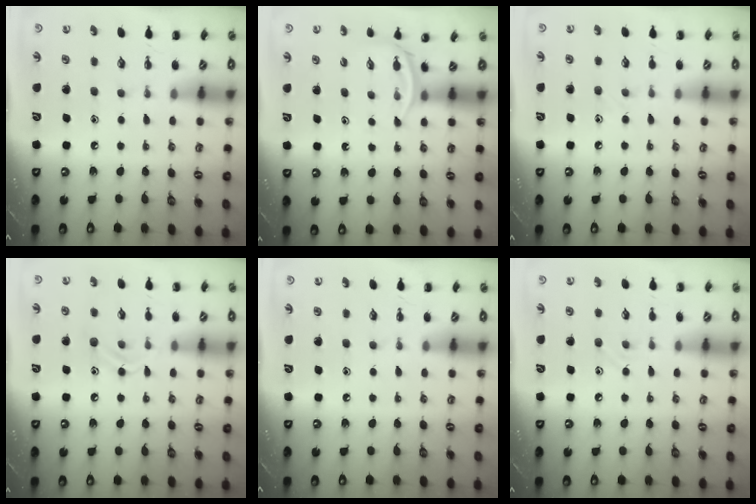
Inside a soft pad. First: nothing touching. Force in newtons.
{"total": 2.6, "press": 2.5, "slide": 0.8}
{"total": 4.0, "press": 3.7, "slide": 1.6}
{"total": 9.2, "press": 9.2, "slide": 1.2}
{"total": 0.0}
{"total": 6.5, "press": 6.1, "slide": 2.2}